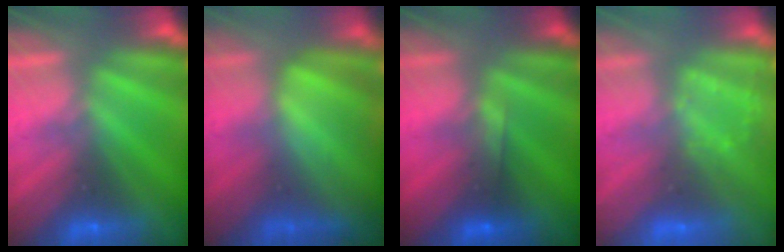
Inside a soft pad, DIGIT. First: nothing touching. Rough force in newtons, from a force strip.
{"total": 7.4}
{"total": 4.5}
{"total": 3.0}